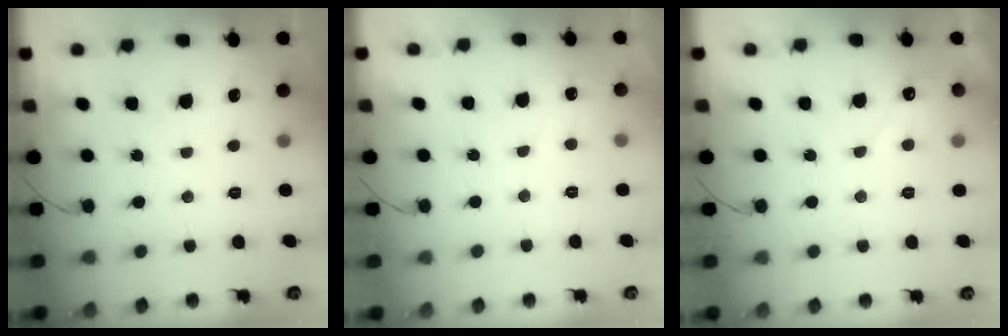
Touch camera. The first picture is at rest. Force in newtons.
{"total": 1.9, "press": 1.9, "slide": 0.2}
{"total": 2.8, "press": 2.8, "slide": 0.2}